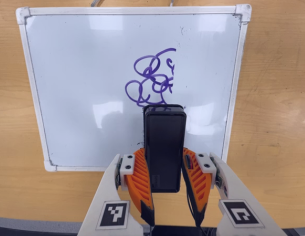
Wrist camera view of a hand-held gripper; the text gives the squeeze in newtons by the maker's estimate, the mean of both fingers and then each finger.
{"total": 10.1, "left": 7.6, "right": 12.5}